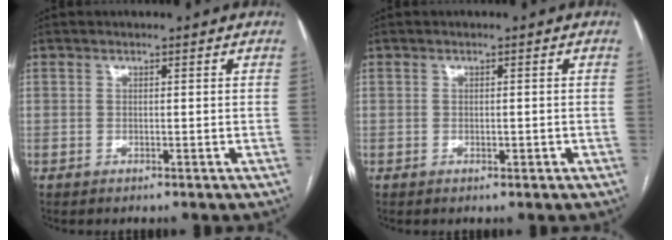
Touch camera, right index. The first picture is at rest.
{"total": 1.0, "force": [-0.3, 0.4, 0.8], "torque": [-0.016, -0.001, -0.002]}